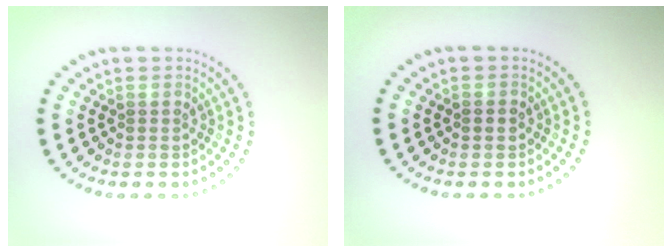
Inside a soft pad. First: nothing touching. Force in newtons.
{"total": 1.1, "press": 1.1, "slide": 0.1}